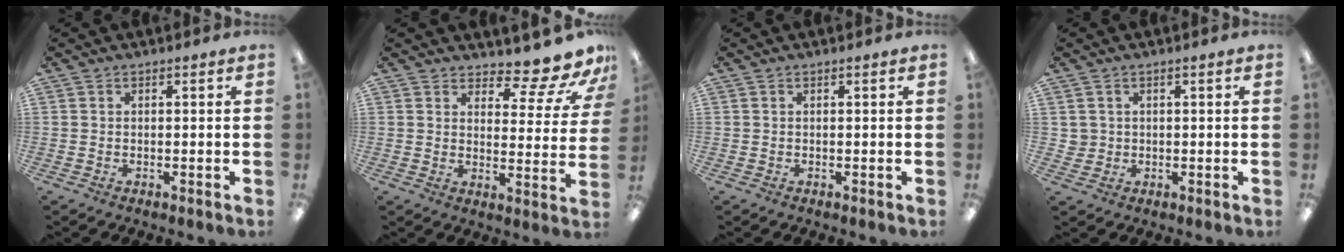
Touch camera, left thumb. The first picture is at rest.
{"total": 10.2, "force": [8.5, 2.8, 4.9], "torque": [-0.050, -0.077, 0.146]}
{"total": 0.0}
{"total": 2.2, "force": [0.8, 2.0, 0.2], "torque": [-0.009, 0.003, 0.013]}